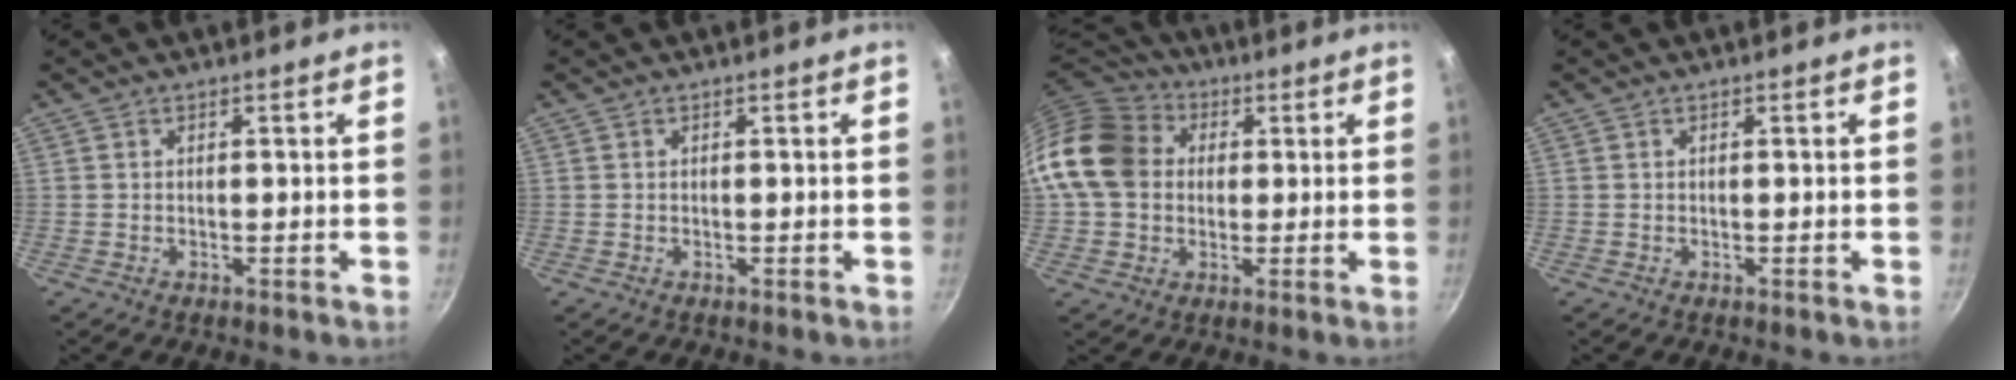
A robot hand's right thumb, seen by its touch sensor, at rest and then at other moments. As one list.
[{"total": 0.0}, {"total": 16.2, "force": [2.3, 13.3, 8.9], "torque": [-0.150, 0.030, 0.028]}, {"total": 0.0}]